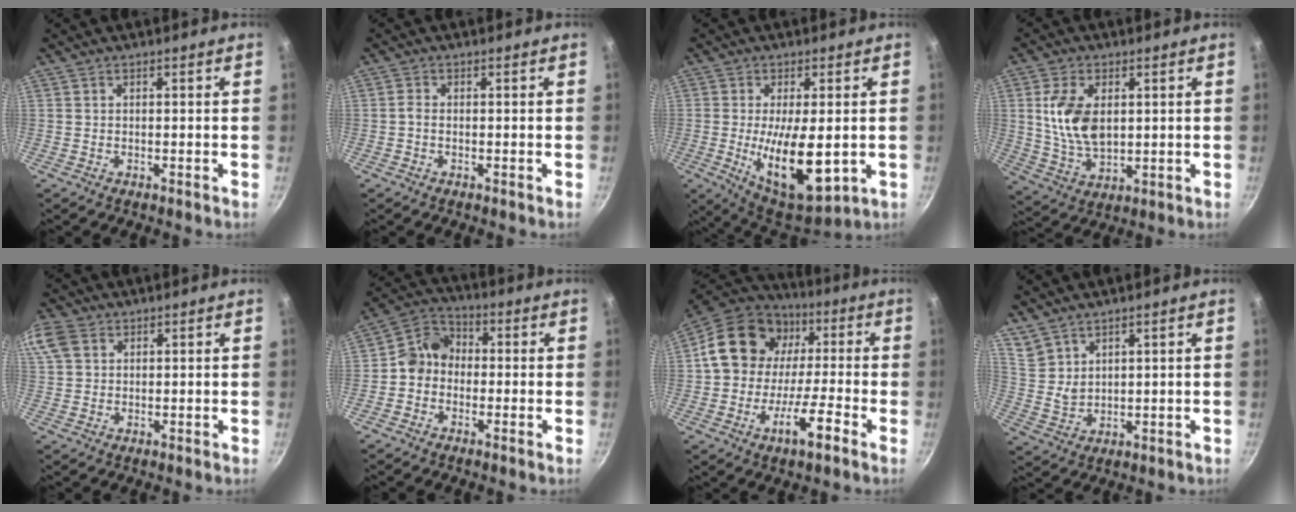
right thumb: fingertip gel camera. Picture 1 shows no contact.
{"total": 1.3, "force": [-0.4, 0.8, 0.9], "torque": [-0.023, 0.006, -0.011]}
{"total": 15.4, "force": [-1.9, 6.3, 13.9], "torque": [-0.214, -0.011, -0.016]}
{"total": 11.2, "force": [1.9, 6.7, 8.8], "torque": [-0.159, -0.016, 0.042]}
{"total": 6.6, "force": [2.8, 4.8, 3.6], "torque": [-0.072, 0.008, 0.052]}
{"total": 7.1, "force": [-1.1, 6.2, 3.4], "torque": [-0.032, 0.027, -0.043]}
{"total": 17.0, "force": [-4.1, 12.0, 11.4], "torque": [-0.164, 0.052, -0.085]}
{"total": 5.2, "force": [4.3, 2.5, 1.7], "torque": [-0.023, -0.022, 0.098]}